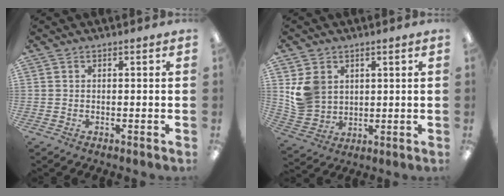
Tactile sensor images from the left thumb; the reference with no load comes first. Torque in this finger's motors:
{"motor_torque": [1.12, 1.07, 0.81, -0.94, 0.10]}